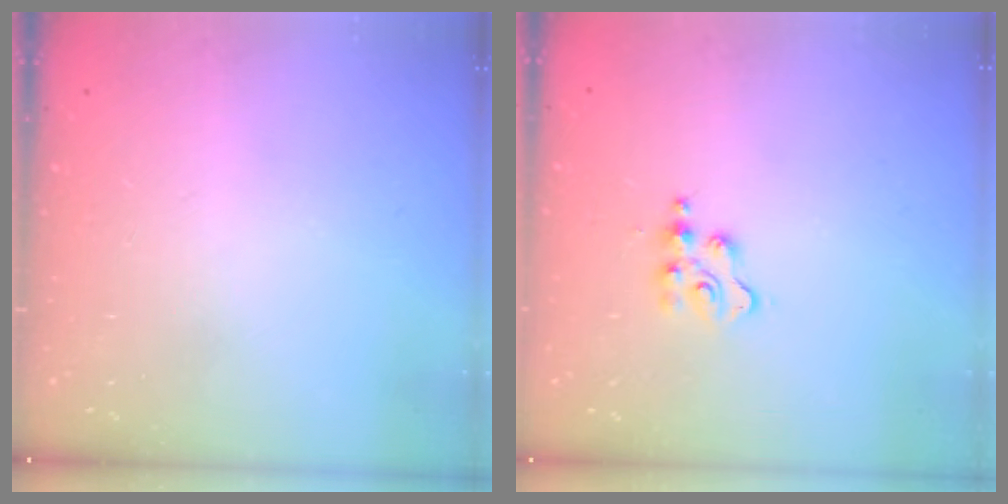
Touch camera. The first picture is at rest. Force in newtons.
{"total": 3.9, "press": 3.8, "slide": 0.5}